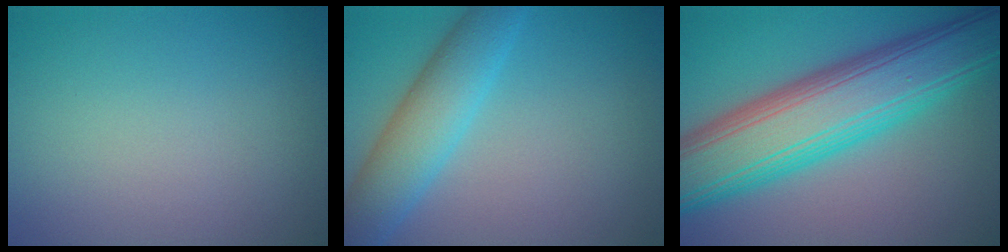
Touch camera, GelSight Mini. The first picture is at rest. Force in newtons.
{"total": 5.4, "press": 5.4, "slide": 0.1}
{"total": 11.2, "press": 11.2, "slide": 0.2}